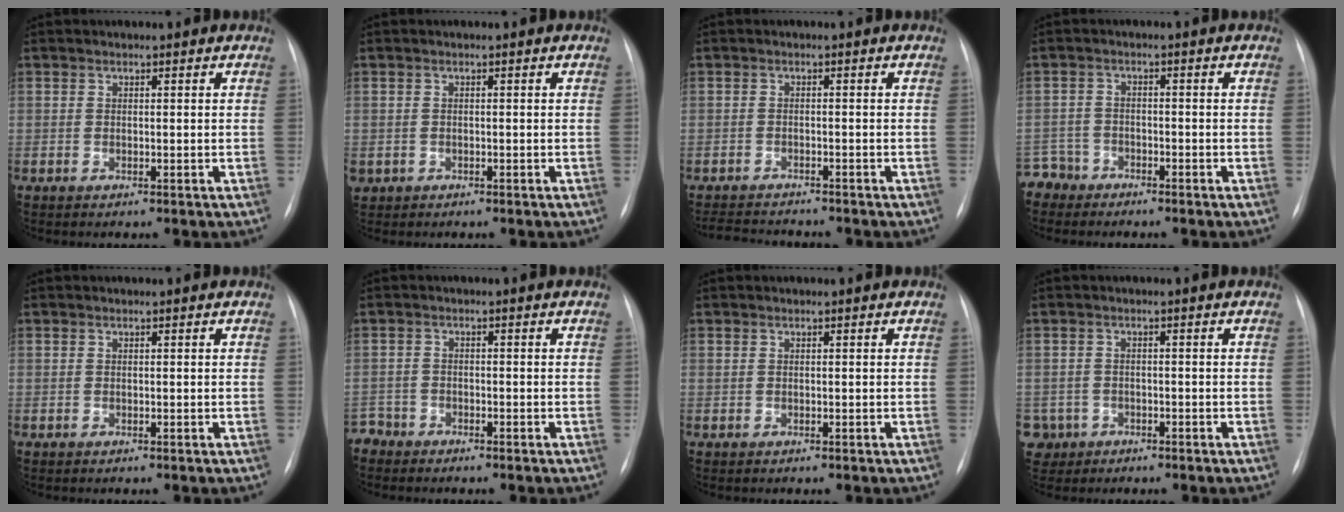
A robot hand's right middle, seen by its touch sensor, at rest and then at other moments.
{"total": 1.4, "force": [-0.5, 1.3, 0.3], "torque": [-0.010, 0.003, -0.001]}
{"total": 6.4, "force": [-6.2, 0.8, 1.6], "torque": [-0.025, -0.008, -0.095]}
{"total": 3.9, "force": [-3.3, 1.9, -1.0], "torque": [0.018, 0.001, -0.068]}
{"total": 0.0}
{"total": 2.7, "force": [-2.4, 1.1, -0.8], "torque": [0.011, 0.000, -0.049]}
{"total": 0.0}
{"total": 4.2, "force": [-2.1, 3.6, -0.3], "torque": [0.002, 0.009, -0.036]}